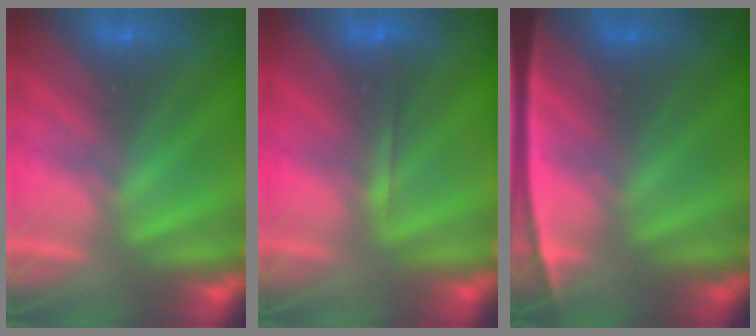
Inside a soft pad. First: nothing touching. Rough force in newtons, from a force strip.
{"total": 1.7}
{"total": 2.4}